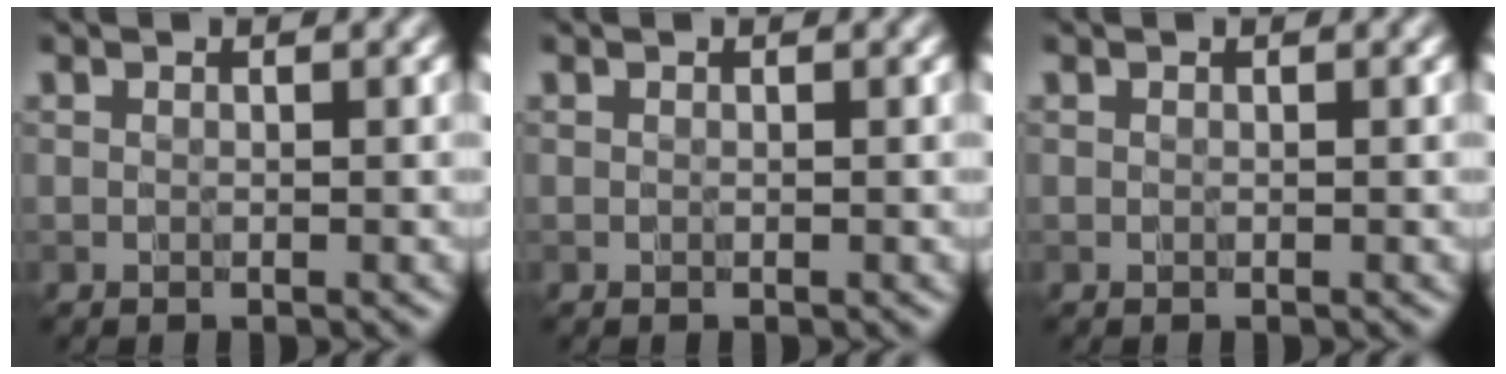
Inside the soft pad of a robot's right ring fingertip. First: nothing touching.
{"total": 0.0}
{"total": 0.0}